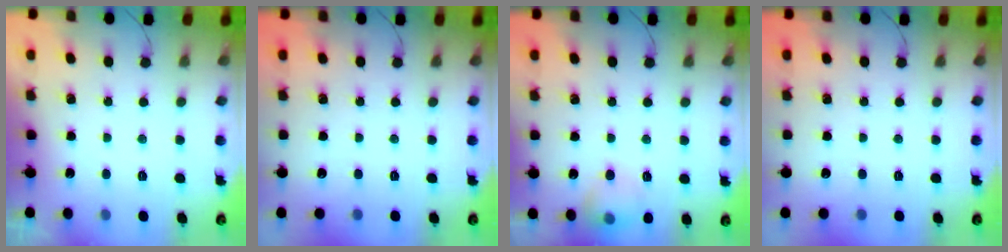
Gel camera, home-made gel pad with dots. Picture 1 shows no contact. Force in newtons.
{"total": 0.0}
{"total": 10.0, "press": 9.9, "slide": 1.3}
{"total": 0.0}